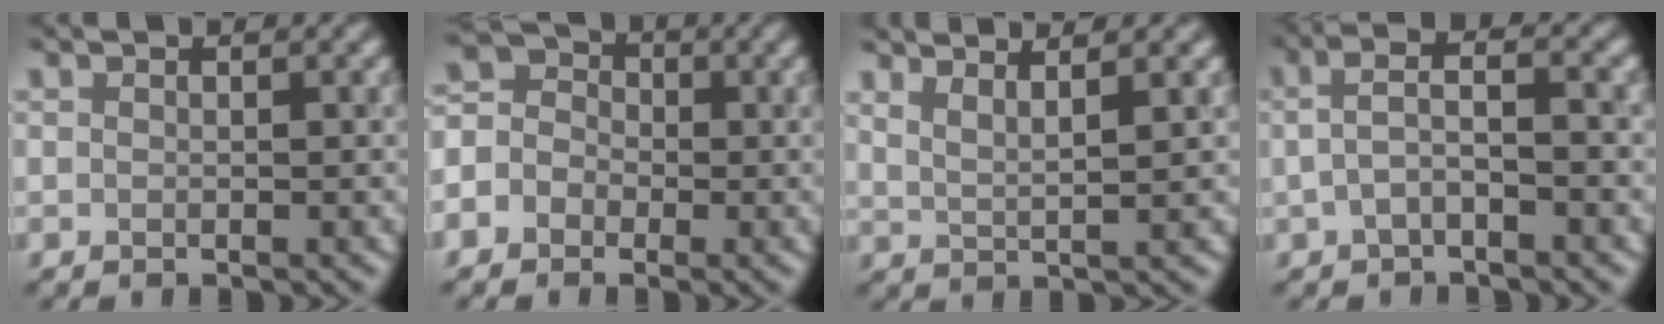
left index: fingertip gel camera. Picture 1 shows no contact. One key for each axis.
{"total": 3.6, "fx": -1.5, "fy": 3.2, "fz": 0.9, "tx": -0.006, "ty": 0.017, "tz": -0.030}
{"total": 3.1, "fx": 2.6, "fy": 0.3, "fz": 1.6, "tx": -0.024, "ty": 0.013, "tz": 0.044}
{"total": 2.3, "fx": -0.5, "fy": 0.6, "fz": 2.2, "tx": -0.048, "ty": 0.015, "tz": -0.003}